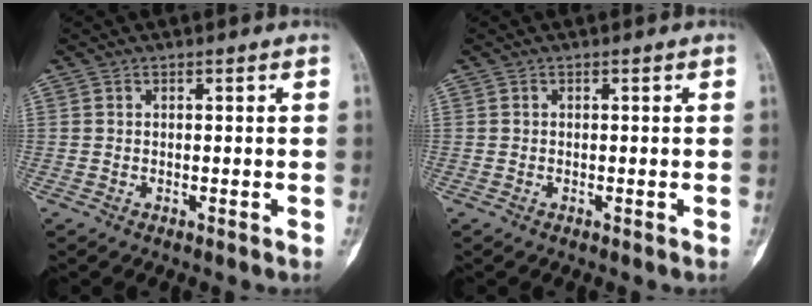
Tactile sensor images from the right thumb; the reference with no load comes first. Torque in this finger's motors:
{"motor_torque": [-0.54, -0.42, 0.25, 0.22, 0.03]}